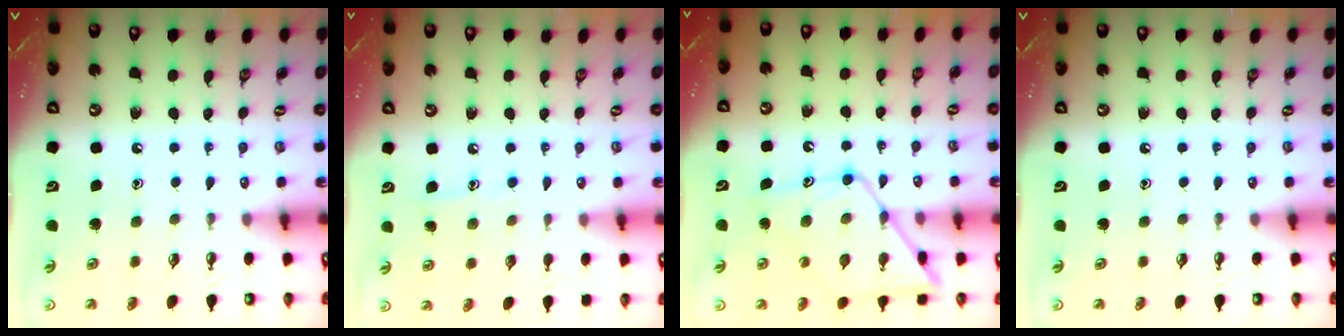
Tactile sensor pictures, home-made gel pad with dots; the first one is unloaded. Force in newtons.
{"total": 6.6, "press": 6.6, "slide": 0.4}
{"total": 15.2, "press": 15.1, "slide": 1.3}
{"total": 0.0}